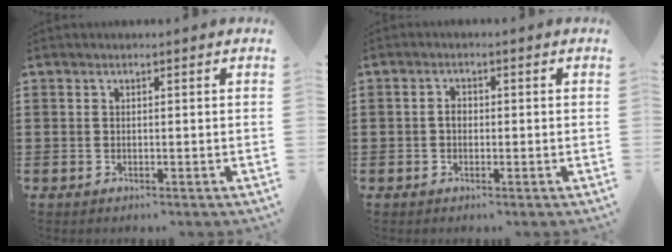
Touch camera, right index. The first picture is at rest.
{"total": 1.6, "force": [-0.3, 1.1, 1.2], "torque": [-0.023, 0.003, -0.005]}